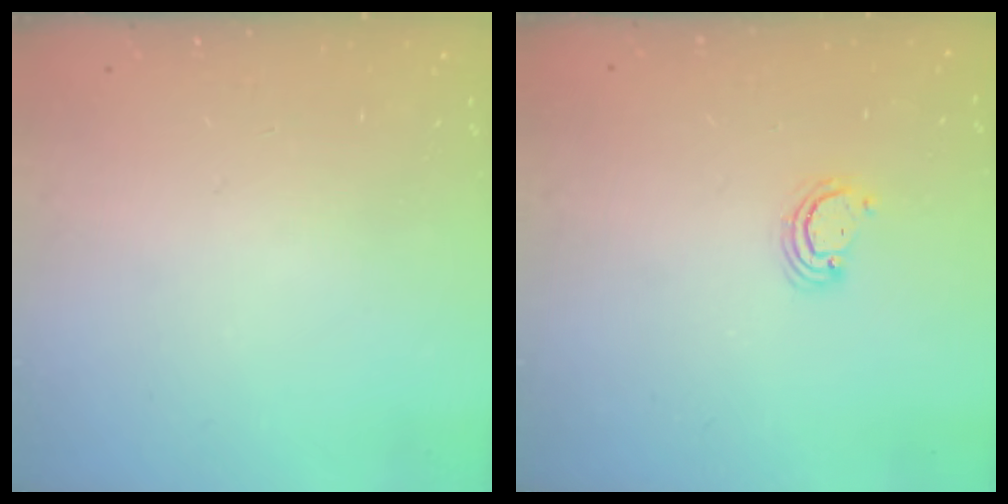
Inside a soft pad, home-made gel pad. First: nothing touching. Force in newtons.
{"total": 2.5, "press": 2.5, "slide": 0.3}